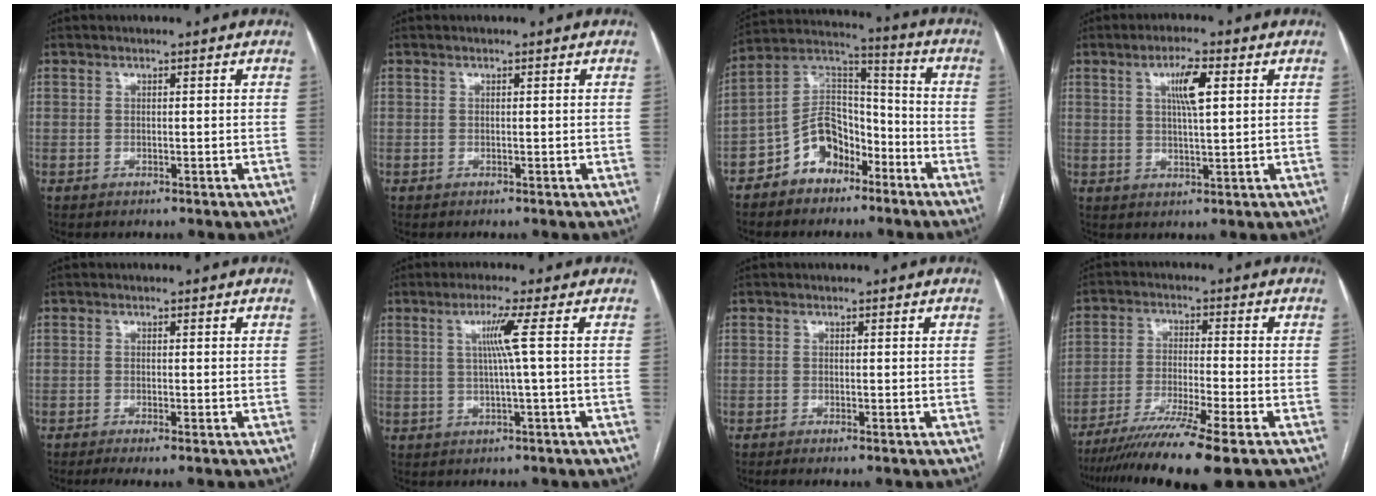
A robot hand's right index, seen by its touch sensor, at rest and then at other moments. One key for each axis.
{"total": 0.0}
{"total": 10.6, "fx": -6.1, "fy": 6.9, "fz": 5.3, "tx": -0.112, "ty": 0.035, "tz": -0.113}
{"total": 5.6, "fx": 1.9, "fy": 0.8, "fz": 5.2, "tx": -0.094, "ty": 0.003, "tz": 0.034}
{"total": 2.3, "fx": -1.4, "fy": 0.1, "fz": 1.8, "tx": -0.030, "ty": -0.006, "tz": -0.025}
{"total": 4.3, "fx": 0.8, "fy": -1.4, "fz": 4.0, "tx": -0.082, "ty": 0.002, "tz": 0.018}
{"total": 0.9, "fx": -0.6, "fy": -0.1, "fz": 0.7, "tx": -0.014, "ty": -0.001, "tz": -0.012}
{"total": 13.3, "fx": -9.9, "fy": -1.3, "fz": 8.7, "tx": -0.154, "ty": -0.038, "tz": -0.162}